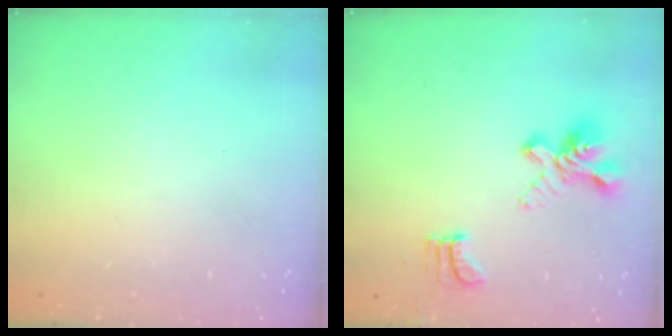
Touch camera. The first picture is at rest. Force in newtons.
{"total": 4.6, "press": 4.3, "slide": 1.7}